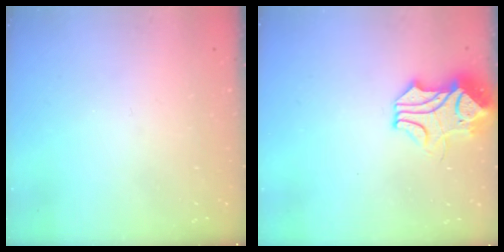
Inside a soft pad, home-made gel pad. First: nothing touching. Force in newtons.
{"total": 3.8, "press": 3.6, "slide": 1.3}